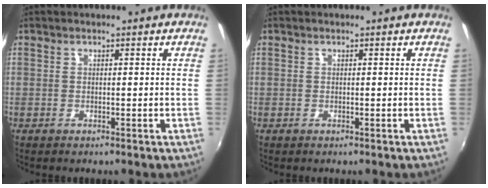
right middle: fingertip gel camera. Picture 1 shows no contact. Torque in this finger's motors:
{"motor_torque": [0.00, 0.00, 0.00, 0.01]}